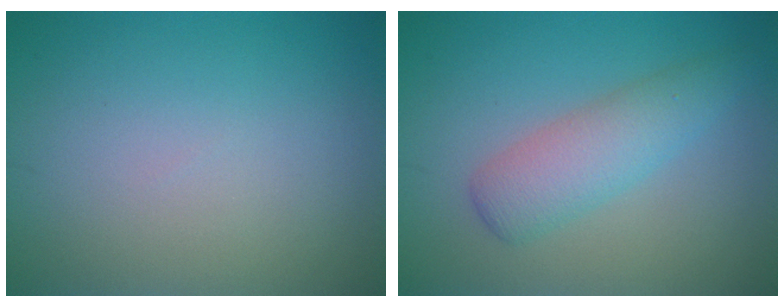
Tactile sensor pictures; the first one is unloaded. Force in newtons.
{"total": 3.8, "press": 3.8, "slide": 0.2}